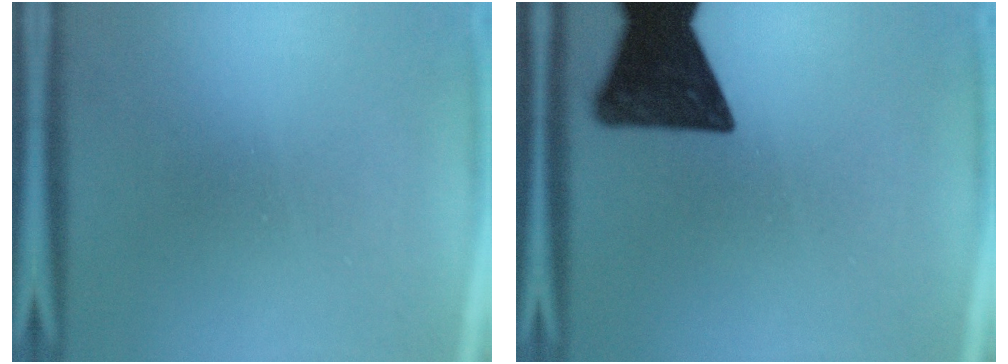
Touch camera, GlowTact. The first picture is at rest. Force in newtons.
{"total": 14.3}